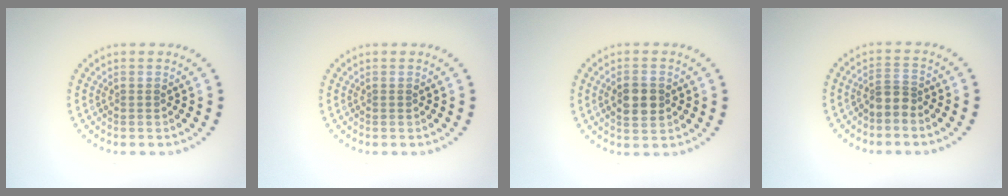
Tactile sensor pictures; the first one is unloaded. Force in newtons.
{"total": 0.0}
{"total": 3.1, "press": 3.0, "slide": 0.2}
{"total": 2.0, "press": 1.5, "slide": 1.3}